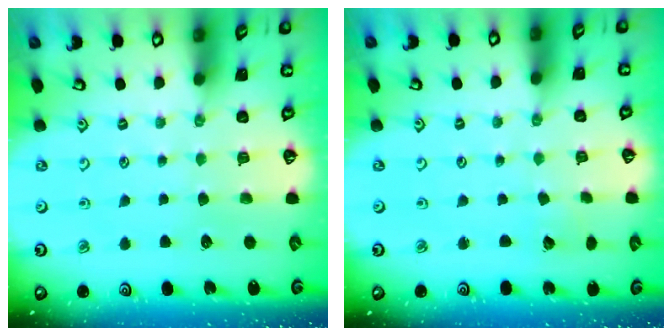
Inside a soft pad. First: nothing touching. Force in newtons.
{"total": 1.9, "press": 1.9, "slide": 0.2}